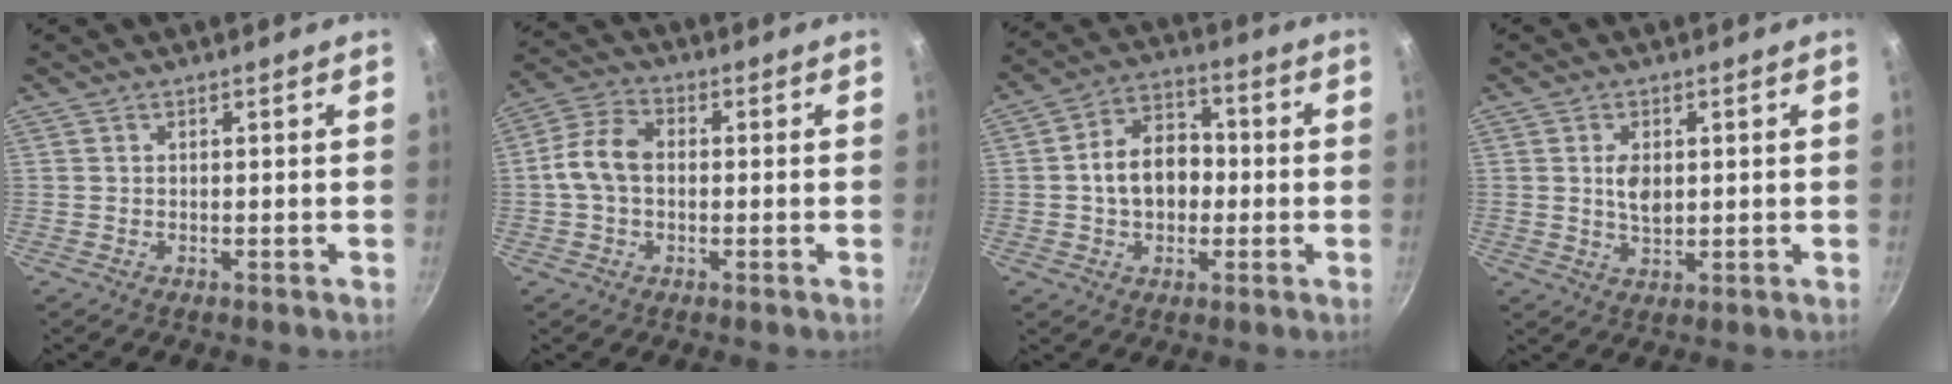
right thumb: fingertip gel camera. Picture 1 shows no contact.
{"total": 7.9, "force": [-0.2, 5.5, 5.8], "torque": [-0.112, 0.026, -0.012]}
{"total": 11.1, "force": [-0.4, 8.1, 7.6], "torque": [-0.098, 0.028, -0.015]}
{"total": 4.4, "force": [0.7, 2.5, 3.5], "torque": [-0.059, -0.007, 0.015]}